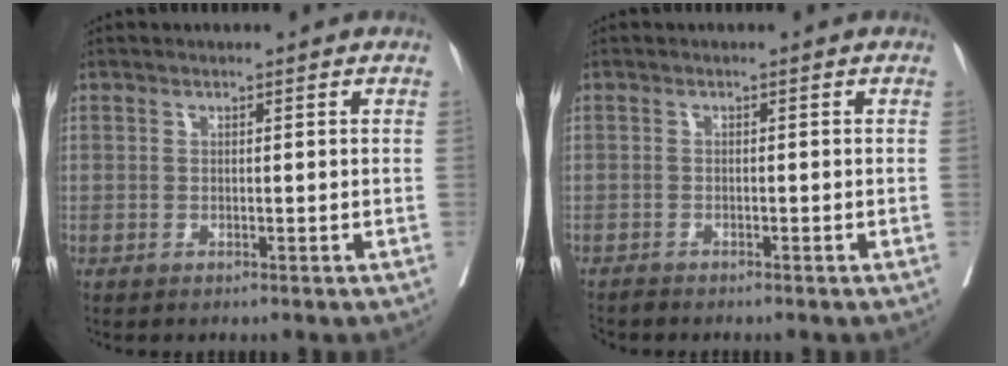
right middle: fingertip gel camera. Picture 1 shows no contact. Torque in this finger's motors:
{"motor_torque": [1.04, -1.00, 0.20, 0.07]}